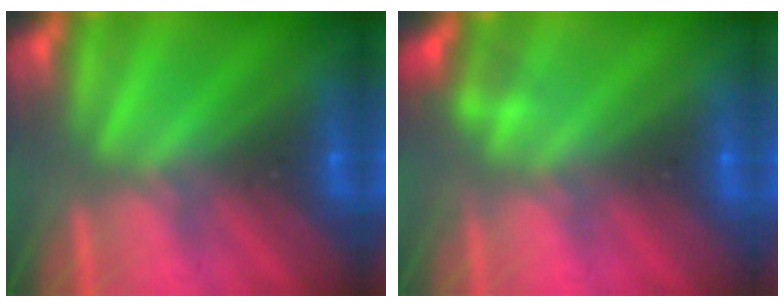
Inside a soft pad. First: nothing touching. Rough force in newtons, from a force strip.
{"total": 2.2}